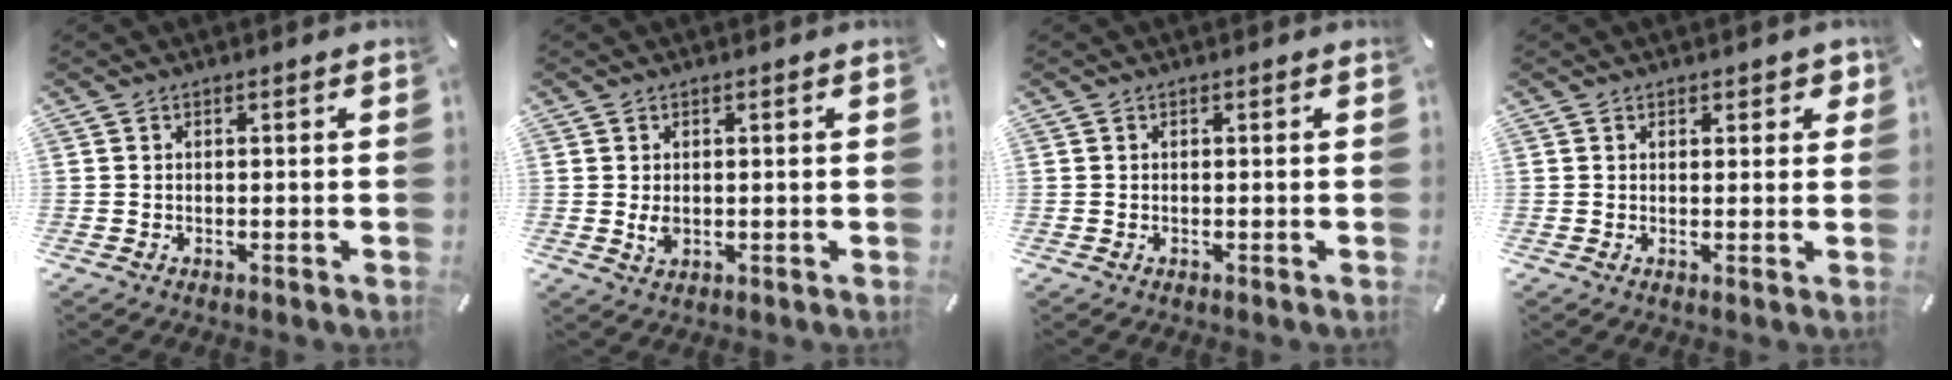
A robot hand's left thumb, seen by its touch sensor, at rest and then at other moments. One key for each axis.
{"total": 2.3, "fx": 0.1, "fy": 1.6, "fz": 1.7, "tx": -0.040, "ty": 0.000, "tz": 0.000}
{"total": 0.0}
{"total": 1.8, "fx": 1.1, "fy": 1.2, "fz": 0.8, "tx": -0.001, "ty": -0.002, "tz": 0.015}